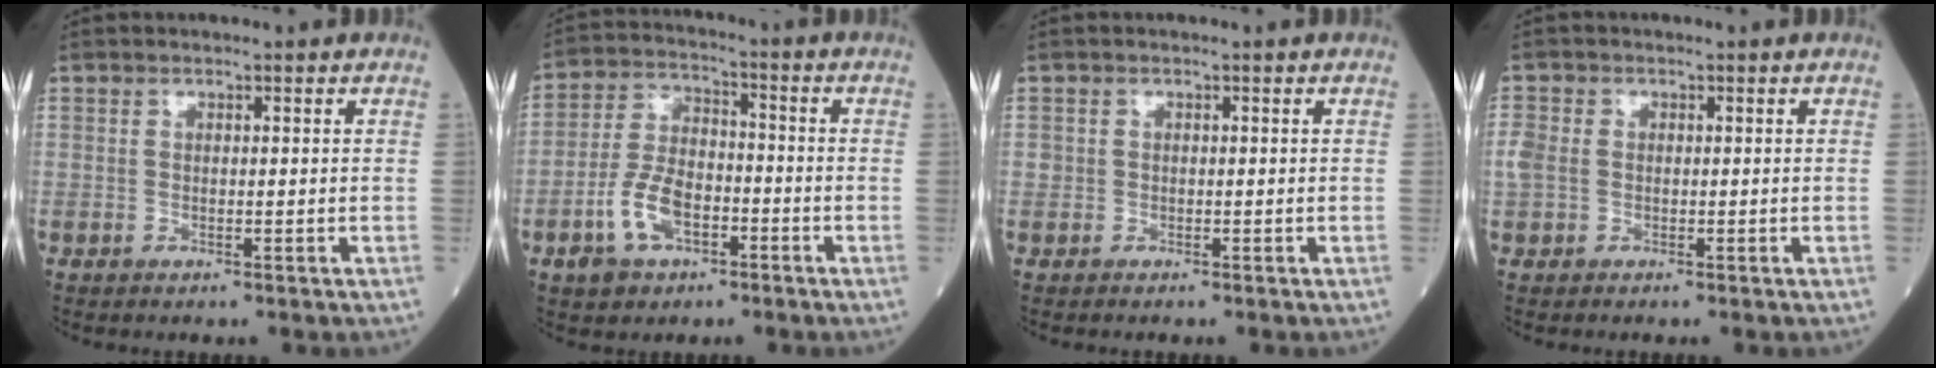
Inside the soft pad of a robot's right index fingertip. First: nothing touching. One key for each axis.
{"total": 8.8, "fx": -3.8, "fy": 5.0, "fz": 6.1, "tx": -0.136, "ty": 0.009, "tz": -0.069}
{"total": 0.5, "fx": -0.2, "fy": 0.5, "fz": 0.0, "tx": -0.001, "ty": 0.004, "tz": -0.003}
{"total": 2.6, "fx": -0.3, "fy": 2.1, "fz": 1.5, "tx": -0.055, "ty": 0.007, "tz": -0.004}